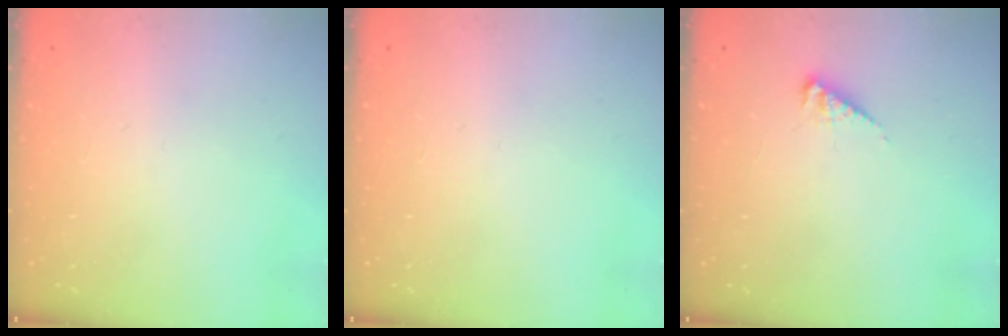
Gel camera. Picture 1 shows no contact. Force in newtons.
{"total": 0.0}
{"total": 2.9, "press": 2.9, "slide": 0.4}